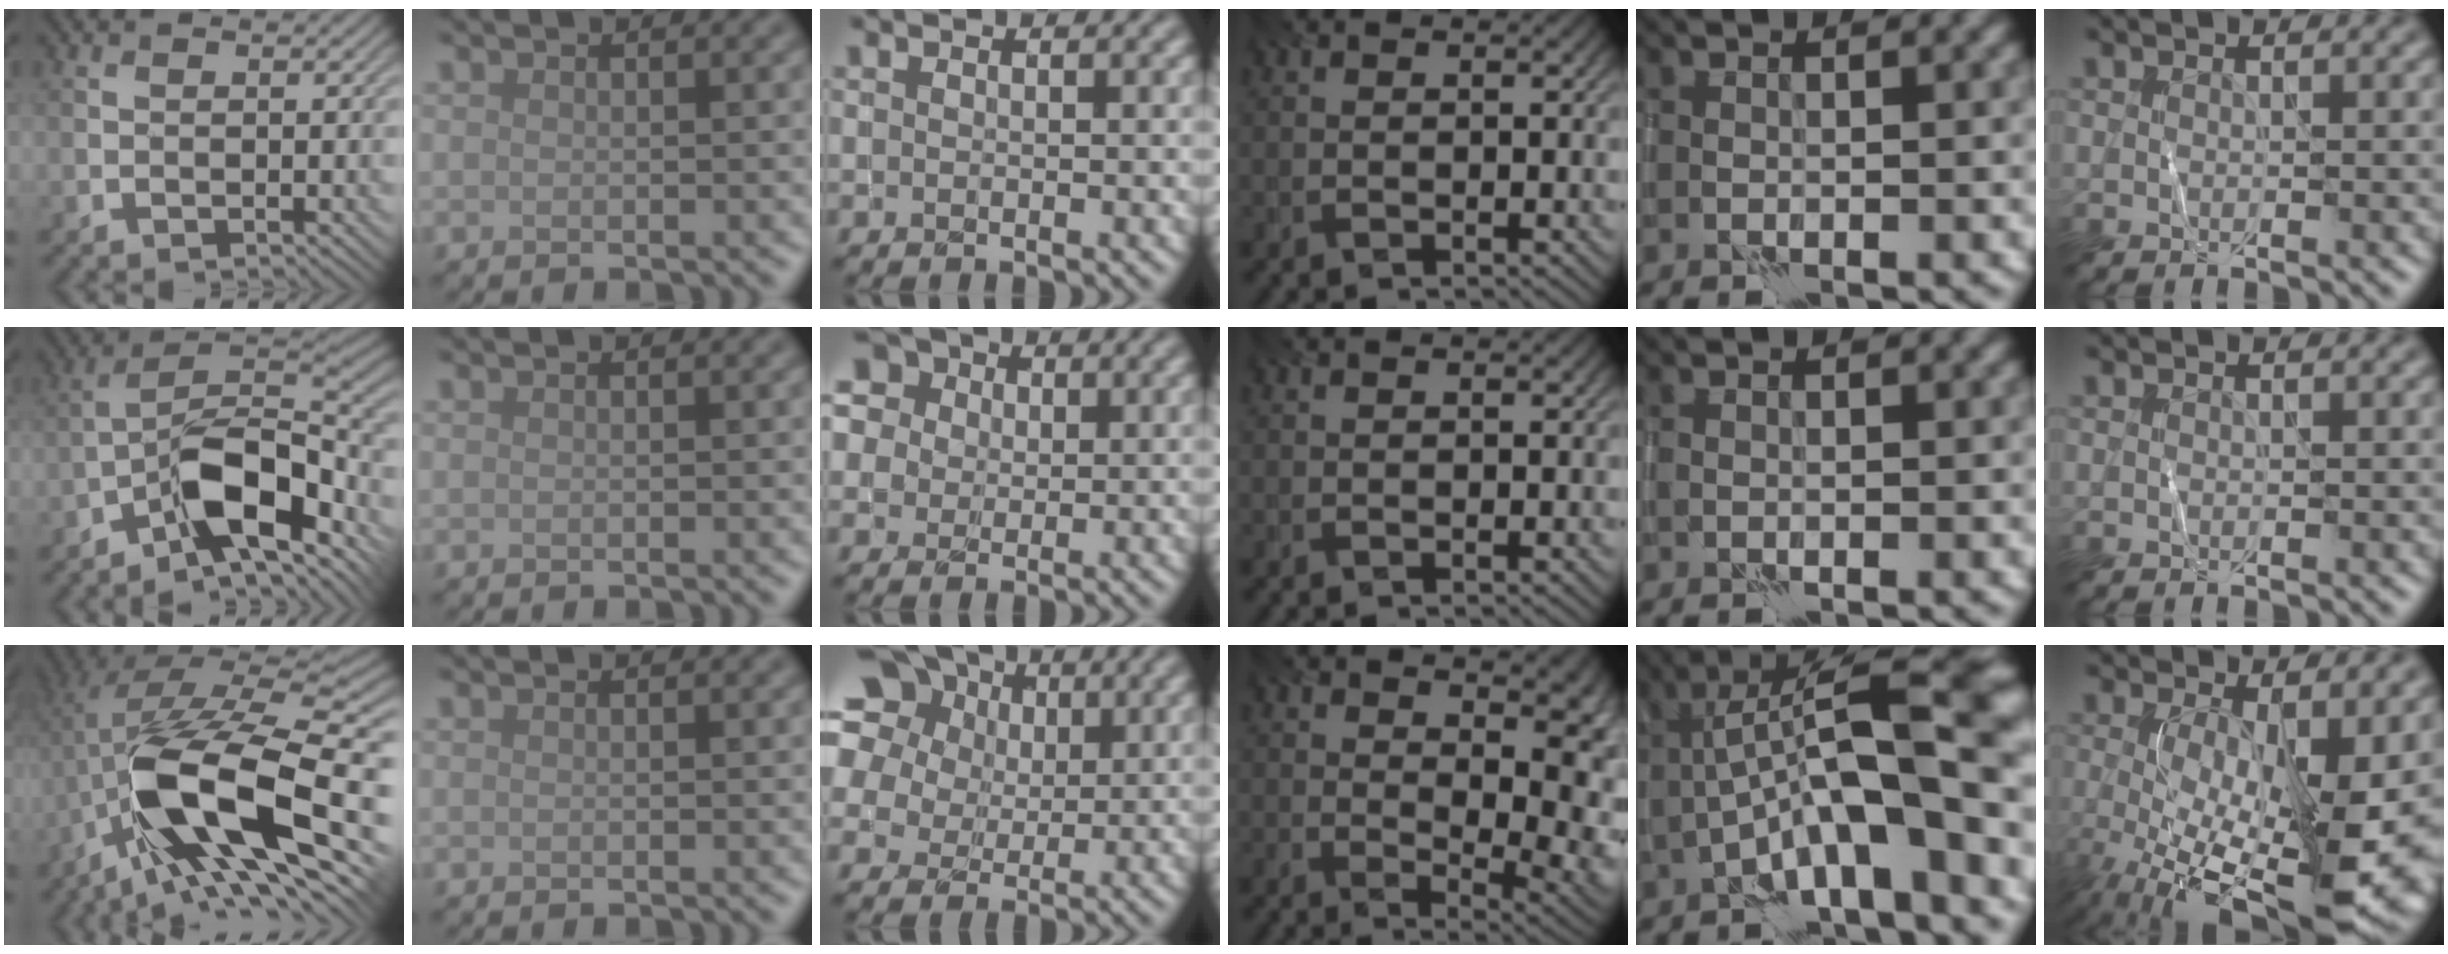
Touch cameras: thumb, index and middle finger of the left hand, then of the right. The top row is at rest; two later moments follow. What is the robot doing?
{"motion": "wrap", "object": "thread"}